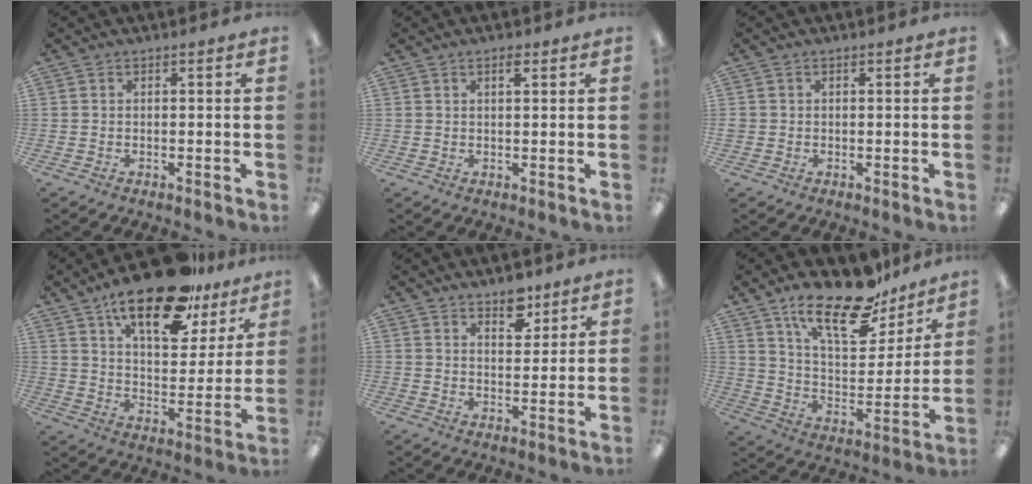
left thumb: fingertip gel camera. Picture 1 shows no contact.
{"total": 1.8, "force": [1.2, 0.5, 1.2], "torque": [-0.018, -0.001, 0.019]}
{"total": 0.8, "force": [0.0, 0.8, 0.1], "torque": [-0.002, 0.005, -0.001]}
{"total": 20.6, "force": [14.3, 8.1, 12.4], "torque": [-0.196, -0.076, 0.239]}
{"total": 6.2, "force": [4.9, 3.1, 2.3], "torque": [-0.010, -0.033, 0.081]}
{"total": 20.3, "force": [14.6, 7.7, 11.8], "torque": [-0.193, -0.090, 0.250]}